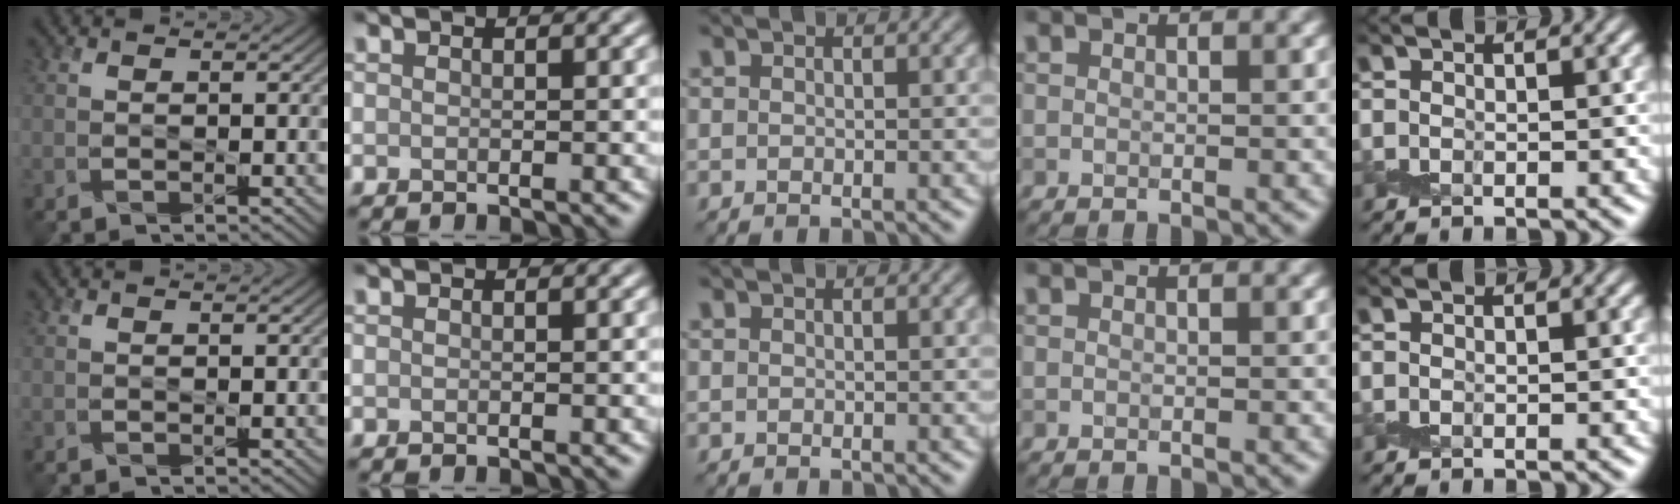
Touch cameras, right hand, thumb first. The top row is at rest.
{}